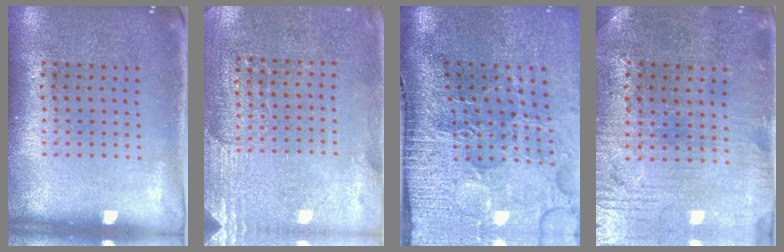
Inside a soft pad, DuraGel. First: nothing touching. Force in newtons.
{"total": 2.8, "press": 2.6, "slide": 1.0}
{"total": 5.1, "press": 4.1, "slide": 3.0}
{"total": 0.9, "press": 0.7, "slide": 0.6}